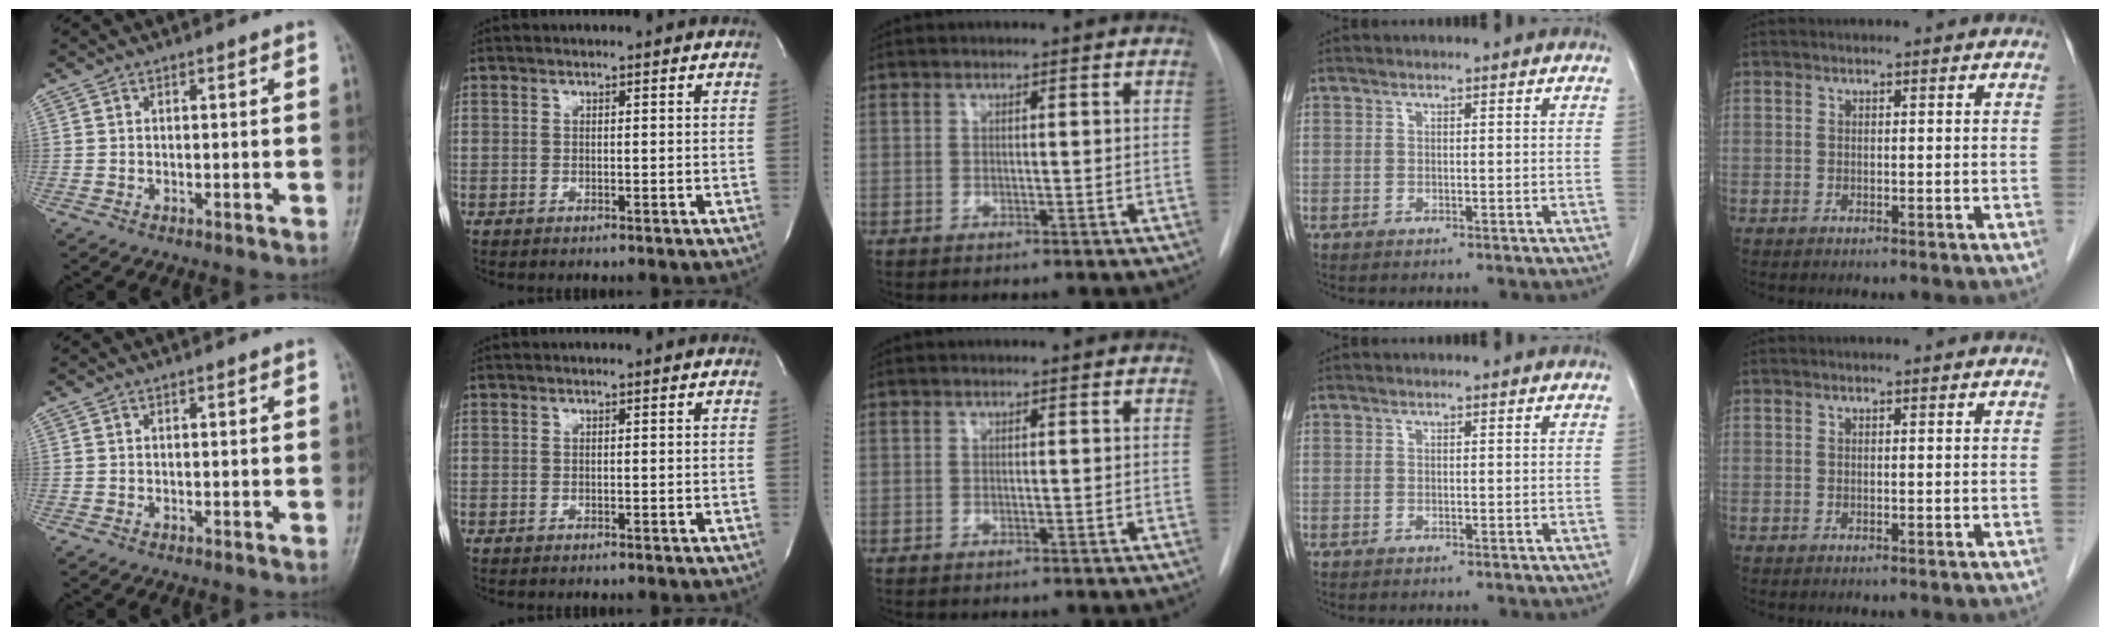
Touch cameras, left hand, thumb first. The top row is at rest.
{}